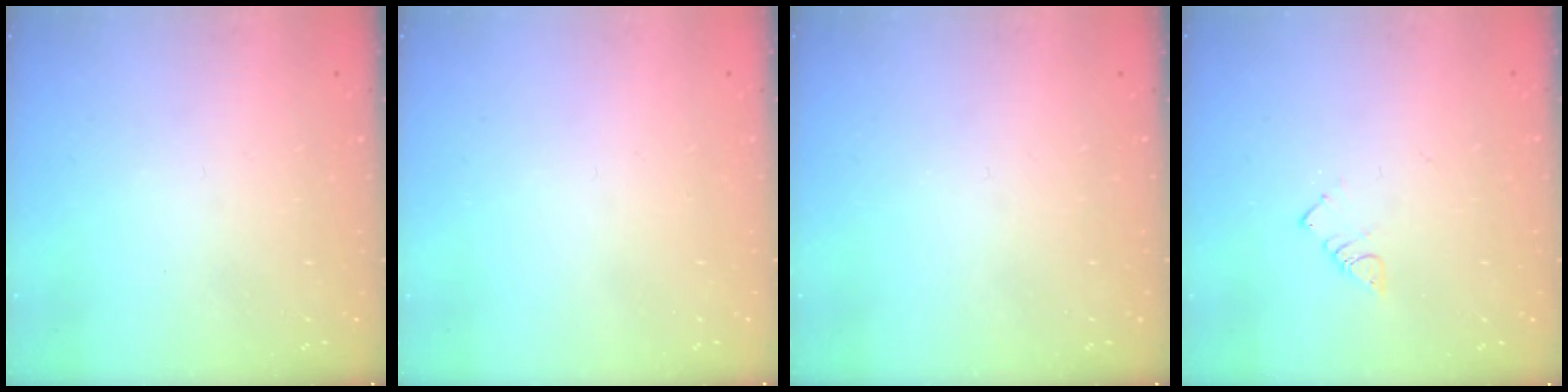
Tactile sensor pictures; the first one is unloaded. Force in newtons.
{"total": 1.7, "press": 1.6, "slide": 0.1}
{"total": 0.0}
{"total": 2.8, "press": 2.8, "slide": 0.3}